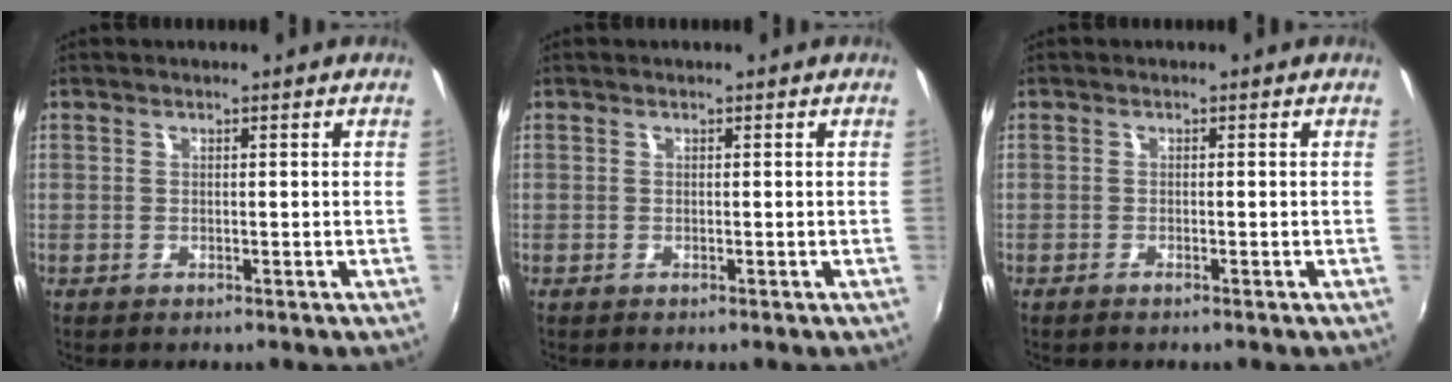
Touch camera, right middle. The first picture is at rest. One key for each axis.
{"total": 0.0}
{"total": 0.9, "fx": -0.7, "fy": 0.0, "fz": 0.5, "tx": -0.009, "ty": -0.003, "tz": -0.016}